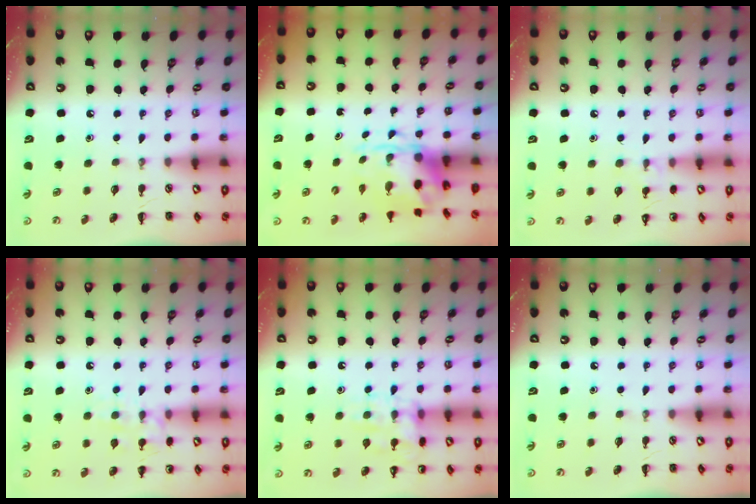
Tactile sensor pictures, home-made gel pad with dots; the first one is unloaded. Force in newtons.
{"total": 4.3, "press": 4.2, "slide": 0.9}
{"total": 8.1, "press": 7.8, "slide": 2.1}
{"total": 10.0, "press": 9.9, "slide": 1.0}
{"total": 12.0, "press": 12.0, "slide": 0.6}
{"total": 0.0}